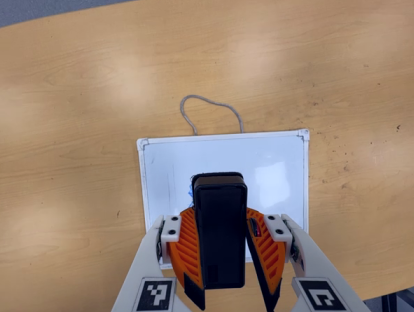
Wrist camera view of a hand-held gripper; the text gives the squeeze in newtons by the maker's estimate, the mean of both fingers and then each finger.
{"total": 10.1, "left": 10.0, "right": 10.1}